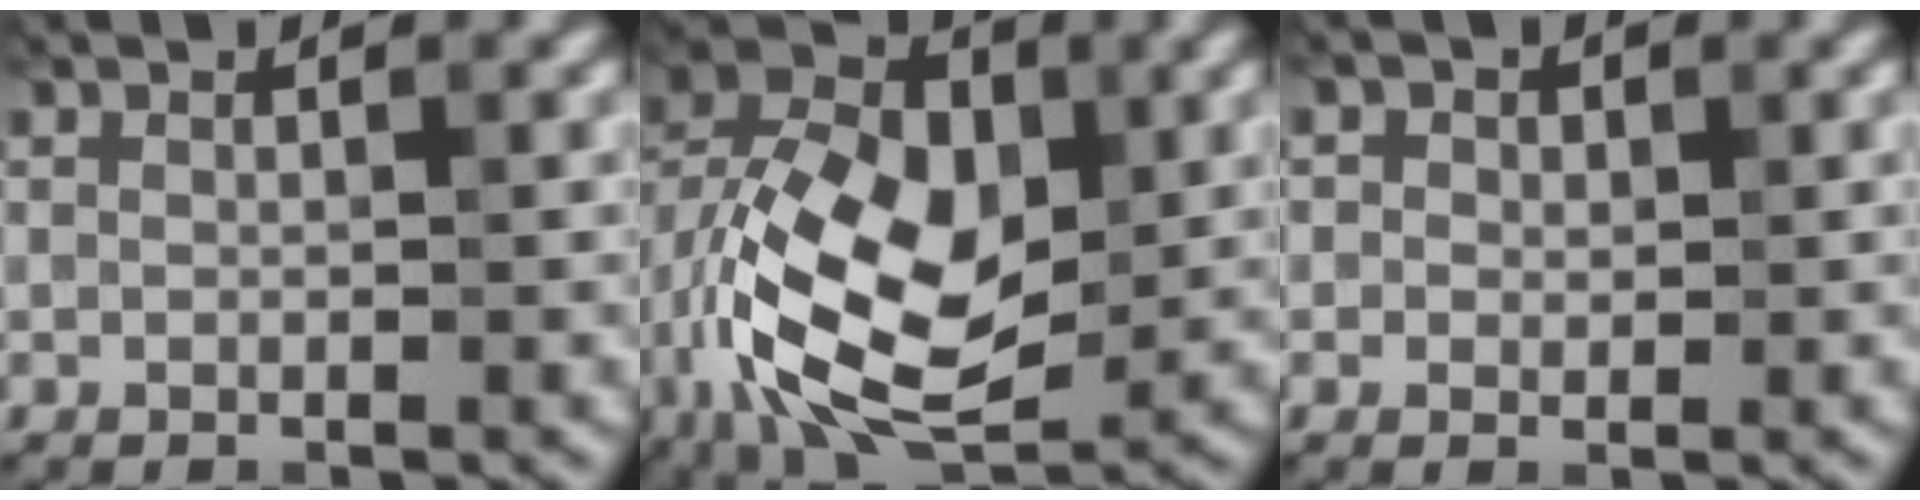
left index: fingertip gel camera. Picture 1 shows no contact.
{"total": 13.2, "force": [-2.5, 8.1, 10.1], "torque": [-0.190, 0.003, -0.059]}
{"total": 1.8, "force": [0.7, 1.6, 0.6], "torque": [-0.010, -0.001, 0.003]}